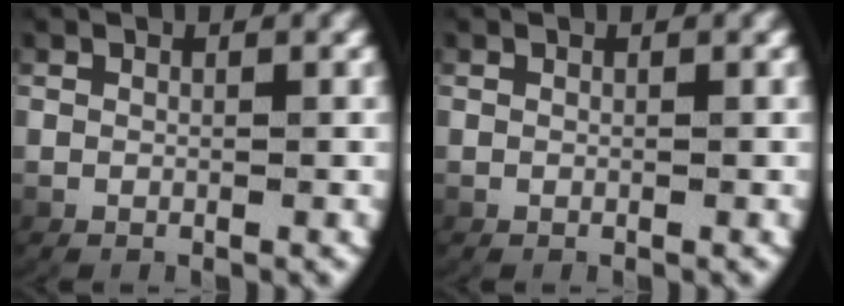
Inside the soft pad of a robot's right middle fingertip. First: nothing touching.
{"total": 0.0}